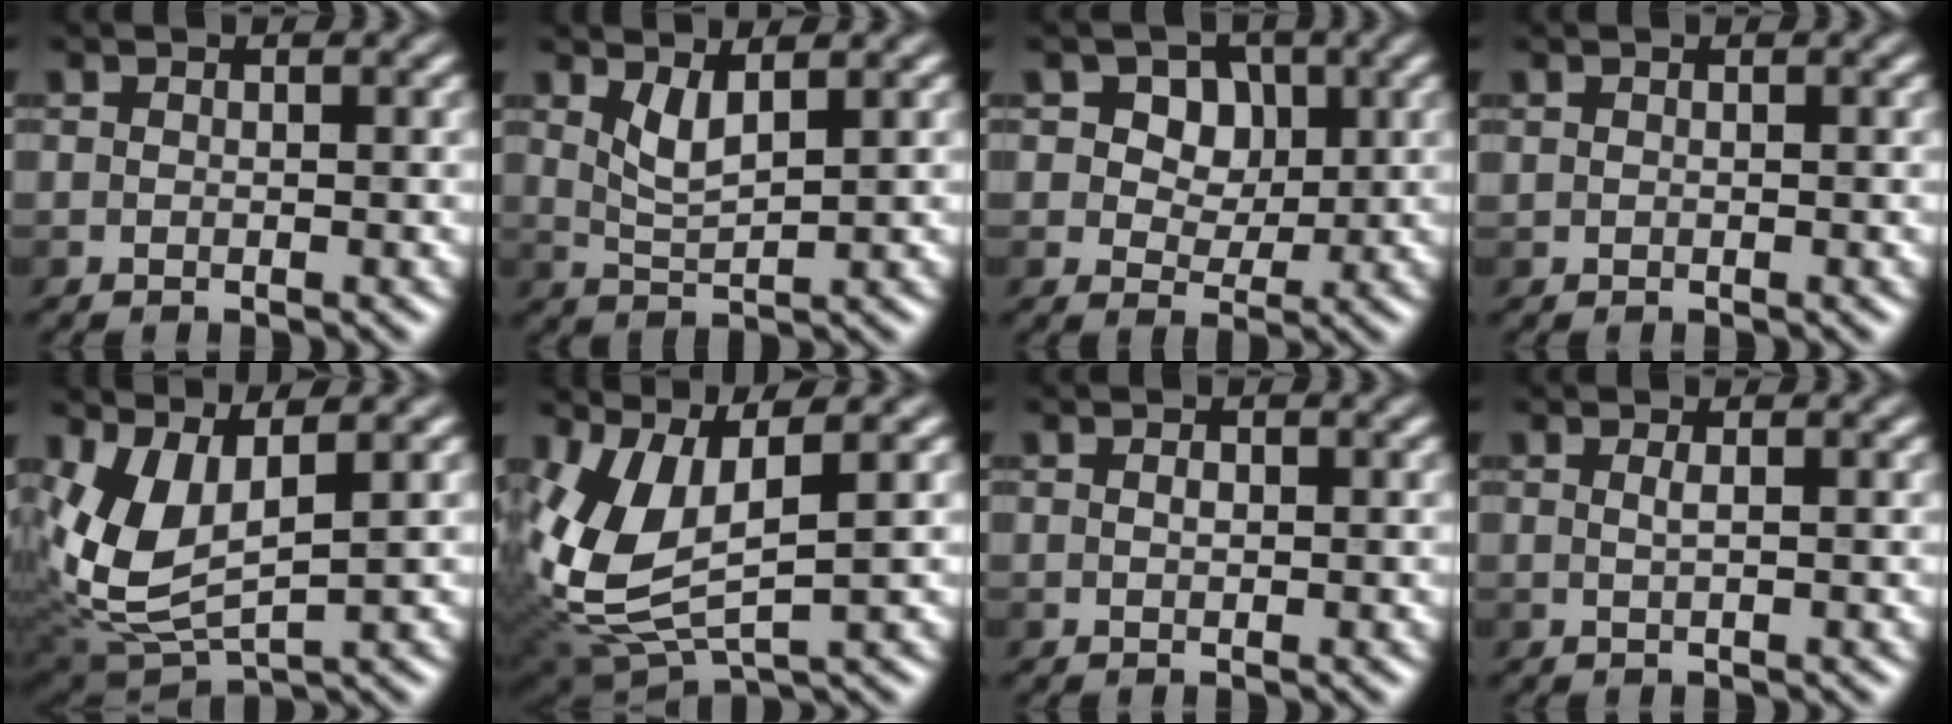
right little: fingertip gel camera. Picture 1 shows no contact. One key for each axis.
{"total": 2.0, "fx": 1.3, "fy": 0.4, "fz": 1.5, "tx": -0.039, "ty": -0.005, "tz": 0.035}
{"total": 7.7, "fx": 3.4, "fy": 5.8, "fz": 3.7, "tx": -0.063, "ty": 0.011, "tz": 0.040}
{"total": 0.0}
{"total": 5.3, "fx": 1.5, "fy": 2.5, "fz": 4.4, "tx": -0.115, "ty": -0.012, "tz": 0.042}
{"total": 7.1, "fx": 1.5, "fy": 3.1, "fz": 6.2, "tx": -0.150, "ty": -0.003, "tz": 0.038}
{"total": 0.5, "fx": 0.1, "fy": 0.4, "fz": 0.4, "tx": -0.005, "ty": 0.005, "tz": 0.000}
{"total": 0.6, "fx": 0.2, "fy": 0.0, "fz": 0.6, "tx": -0.006, "ty": -0.001, "tz": 0.005}